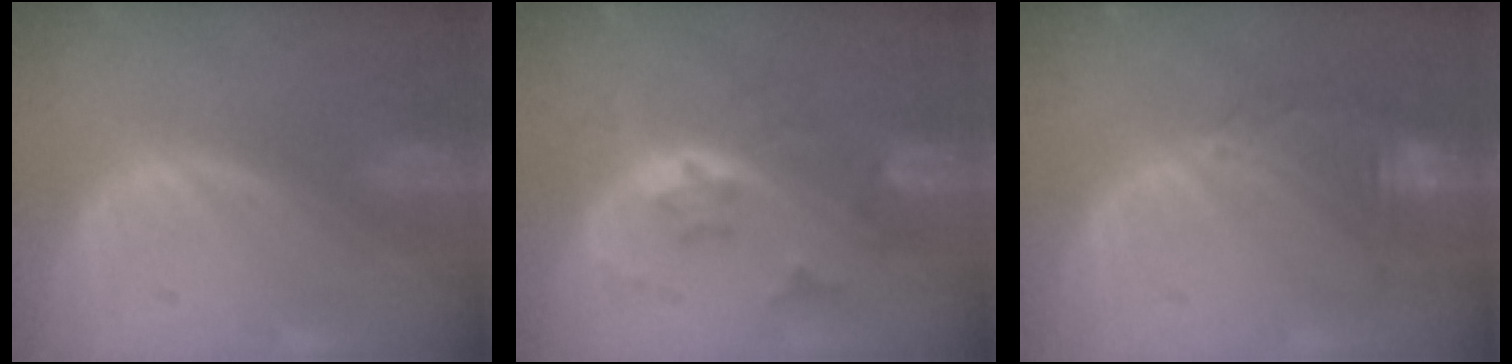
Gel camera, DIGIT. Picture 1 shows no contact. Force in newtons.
{"total": 5.9, "press": 5.3, "slide": 2.5}
{"total": 8.1, "press": 6.9, "slide": 4.1}